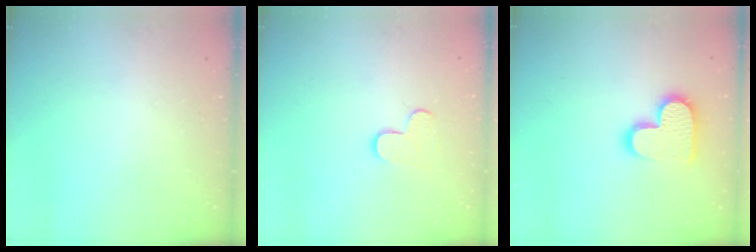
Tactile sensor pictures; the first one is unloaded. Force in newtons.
{"total": 4.2, "press": 4.2, "slide": 0.4}
{"total": 15.1, "press": 15.1, "slide": 1.1}